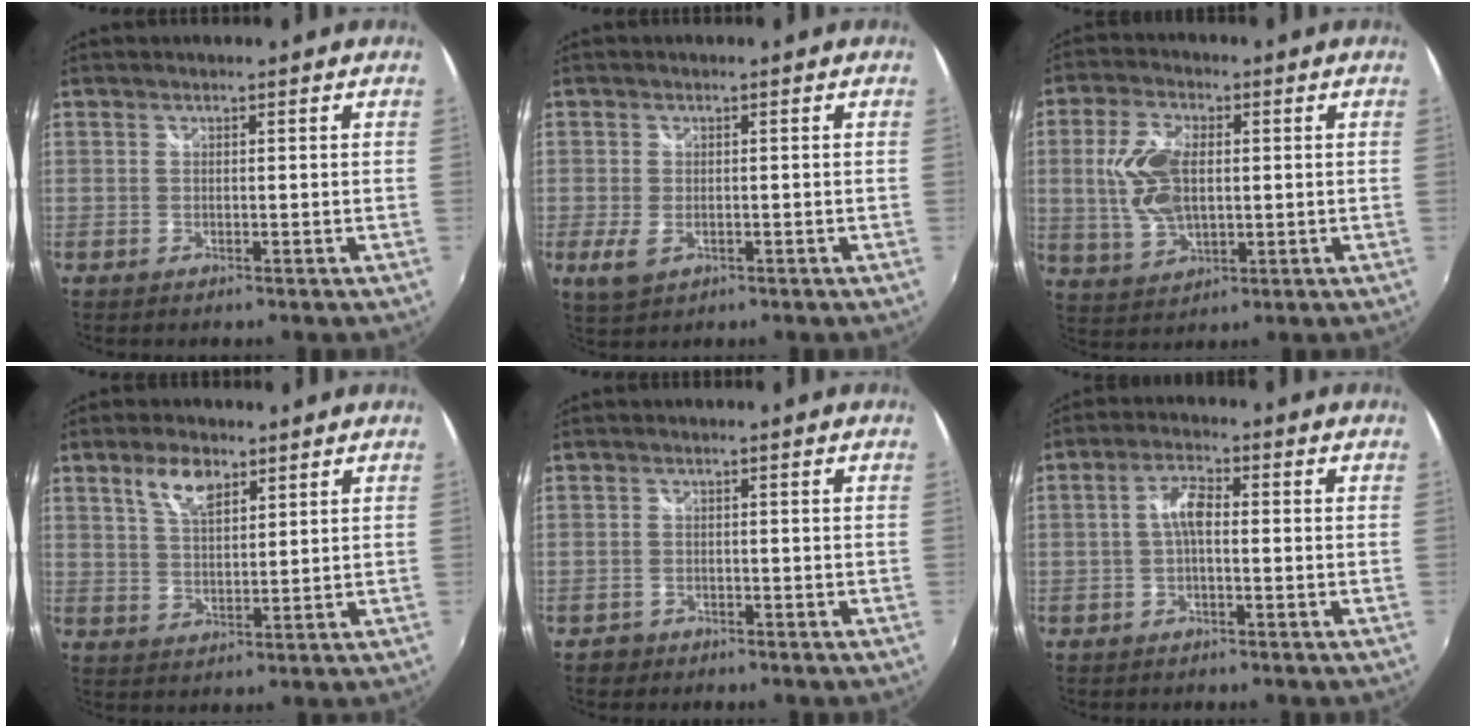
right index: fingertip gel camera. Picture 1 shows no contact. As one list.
[{"total": 3.9, "force": [-1.3, 2.4, 2.8], "torque": [-0.060, -0.011, -0.021]}, {"total": 10.9, "force": [0.8, 6.1, 8.9], "torque": [-0.182, 0.005, 0.023]}, {"total": 6.2, "force": [3.7, 2.8, 4.1], "torque": [-0.074, 0.008, 0.070]}, {"total": 2.0, "force": [-1.3, 1.5, 0.2], "torque": [-0.010, 0.000, -0.019]}, {"total": 4.0, "force": [-0.4, 1.5, 3.7], "torque": [-0.074, 0.013, -0.008]}]